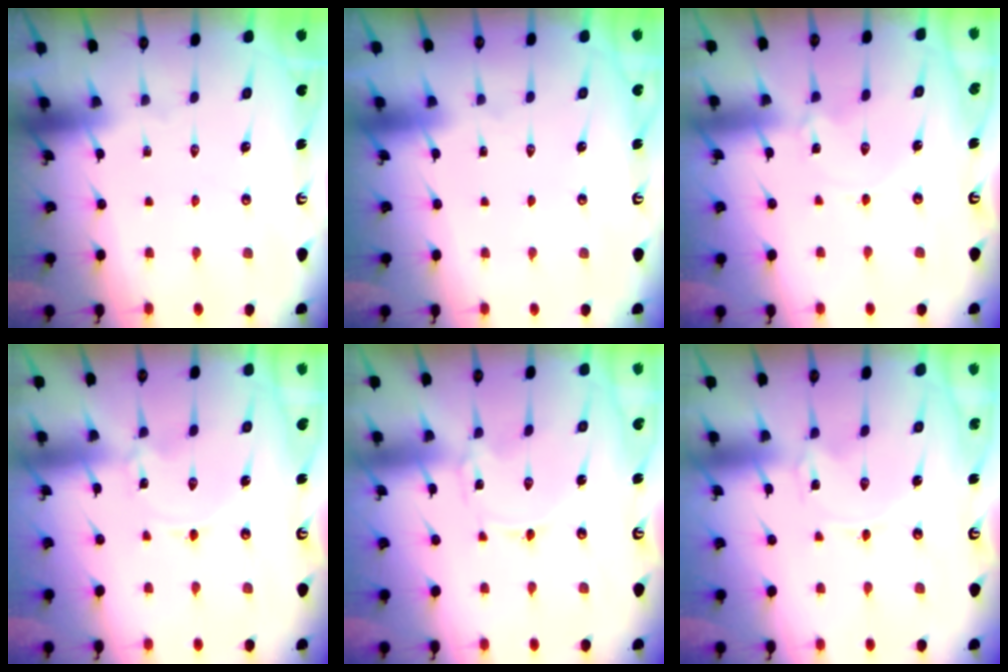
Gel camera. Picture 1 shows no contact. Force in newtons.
{"total": 1.6, "press": 1.6, "slide": 0.1}
{"total": 1.8, "press": 1.7, "slide": 0.3}
{"total": 0.0}
{"total": 0.0}
{"total": 0.0}